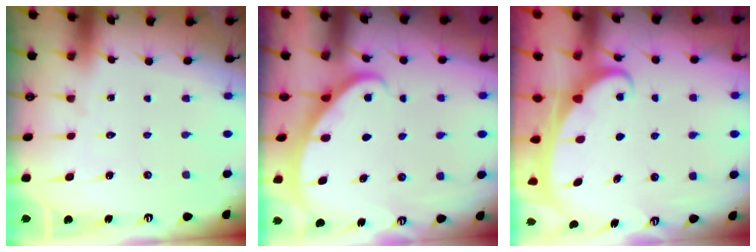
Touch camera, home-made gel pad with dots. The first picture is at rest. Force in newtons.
{"total": 2.2, "press": 2.2, "slide": 0.1}
{"total": 1.9, "press": 1.9, "slide": 0.1}